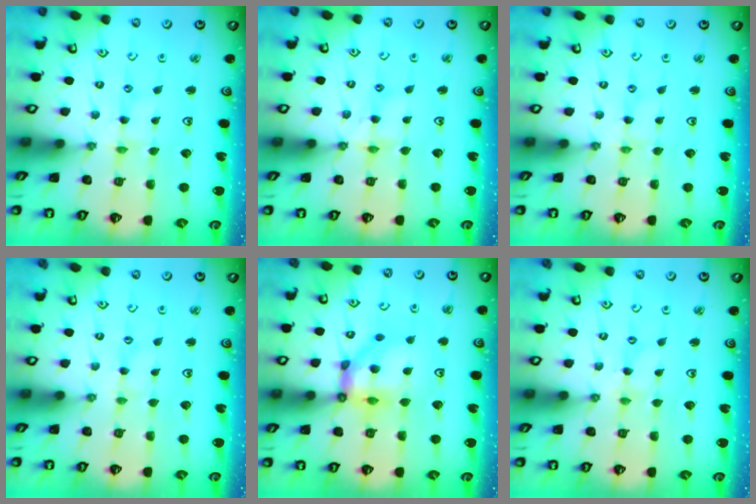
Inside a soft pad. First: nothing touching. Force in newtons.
{"total": 4.7, "press": 4.7, "slide": 0.4}
{"total": 0.0}
{"total": 0.8, "press": 0.7, "slide": 0.2}
{"total": 12.5, "press": 12.5, "slide": 1.3}
{"total": 0.0}